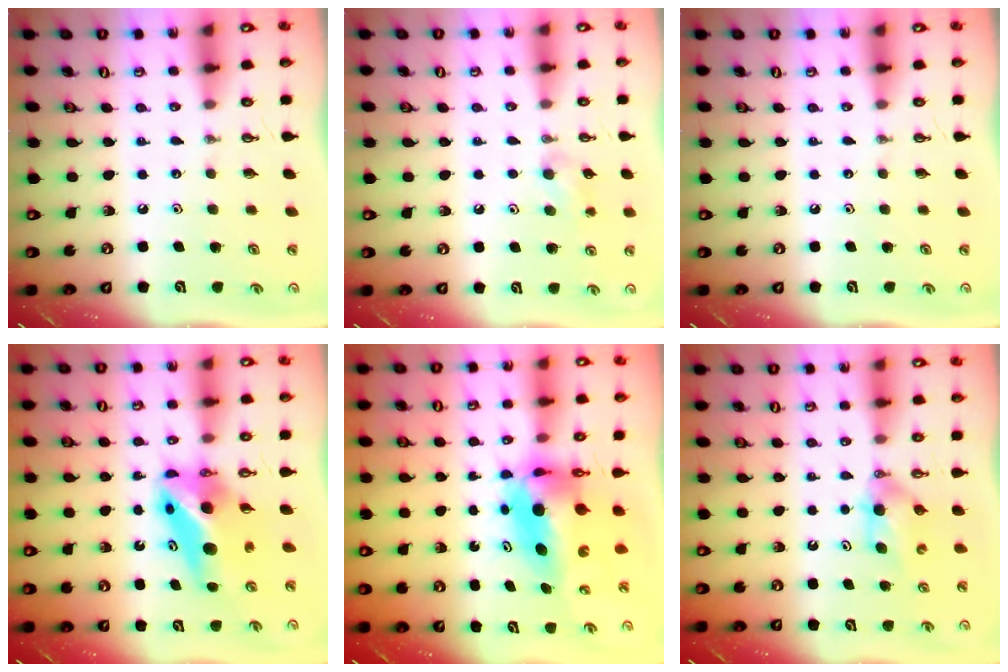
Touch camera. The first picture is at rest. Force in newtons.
{"total": 8.4, "press": 7.5, "slide": 3.7}
{"total": 0.0}
{"total": 8.1, "press": 8.1, "slide": 0.8}
{"total": 7.6, "press": 7.4, "slide": 1.6}
{"total": 4.4, "press": 4.3, "slide": 0.9}